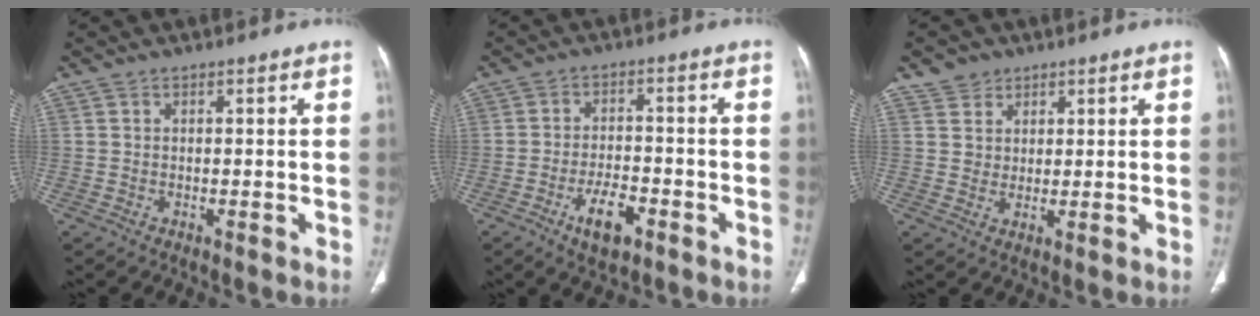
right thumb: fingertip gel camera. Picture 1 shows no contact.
{"total": 6.9, "force": [-3.6, 3.2, 5.0], "torque": [-0.079, 0.021, -0.057]}
{"total": 4.4, "force": [2.7, 3.4, 0.4], "torque": [0.014, -0.014, 0.048]}